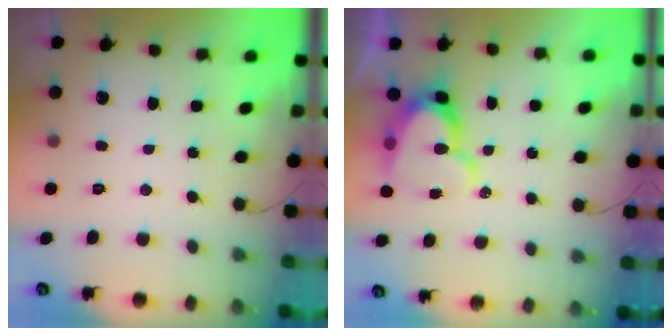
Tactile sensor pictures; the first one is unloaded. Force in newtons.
{"total": 14.0, "press": 13.9, "slide": 1.4}